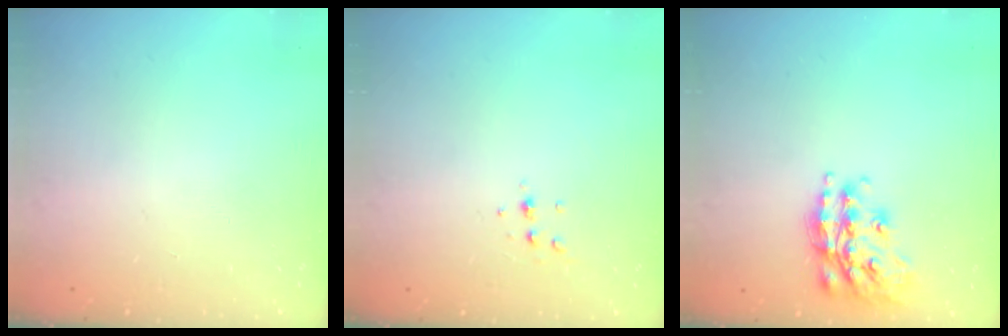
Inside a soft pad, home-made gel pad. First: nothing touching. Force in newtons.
{"total": 4.5, "press": 4.3, "slide": 1.3}
{"total": 18.8, "press": 18.7, "slide": 1.2}